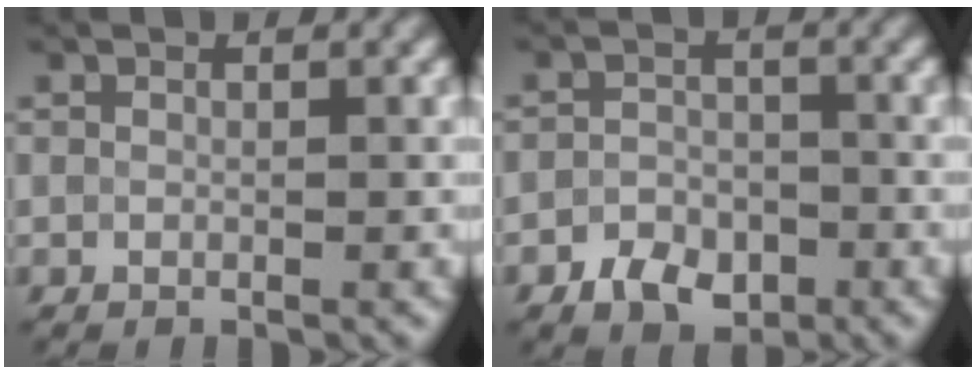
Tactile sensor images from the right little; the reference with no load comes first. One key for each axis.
{"total": 3.5, "fx": -1.9, "fy": 2.4, "fz": 1.8, "tx": -0.025, "ty": -0.002, "tz": -0.040}